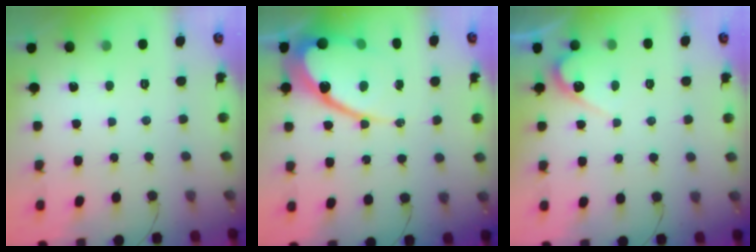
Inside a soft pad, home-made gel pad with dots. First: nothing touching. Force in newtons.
{"total": 17.3, "press": 17.3, "slide": 1.7}
{"total": 5.1, "press": 5.0, "slide": 0.4}